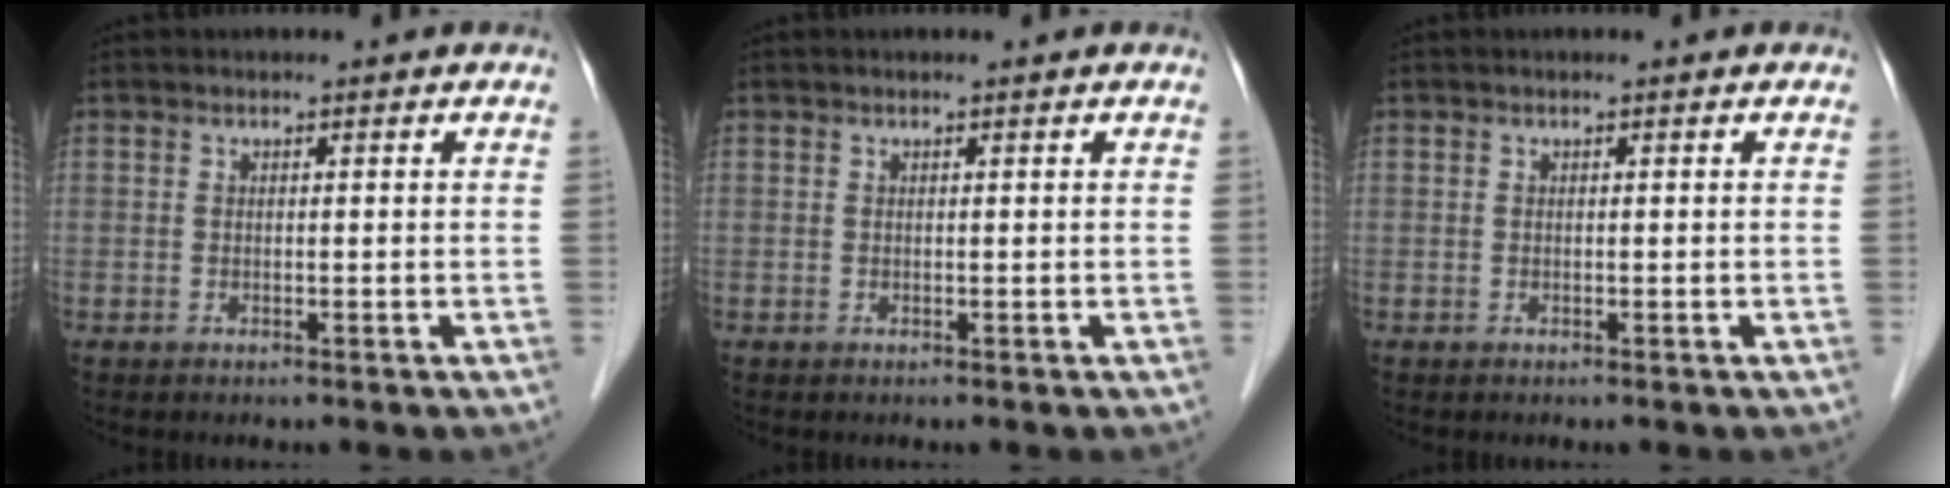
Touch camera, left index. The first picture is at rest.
{"total": 0.0}
{"total": 0.0}